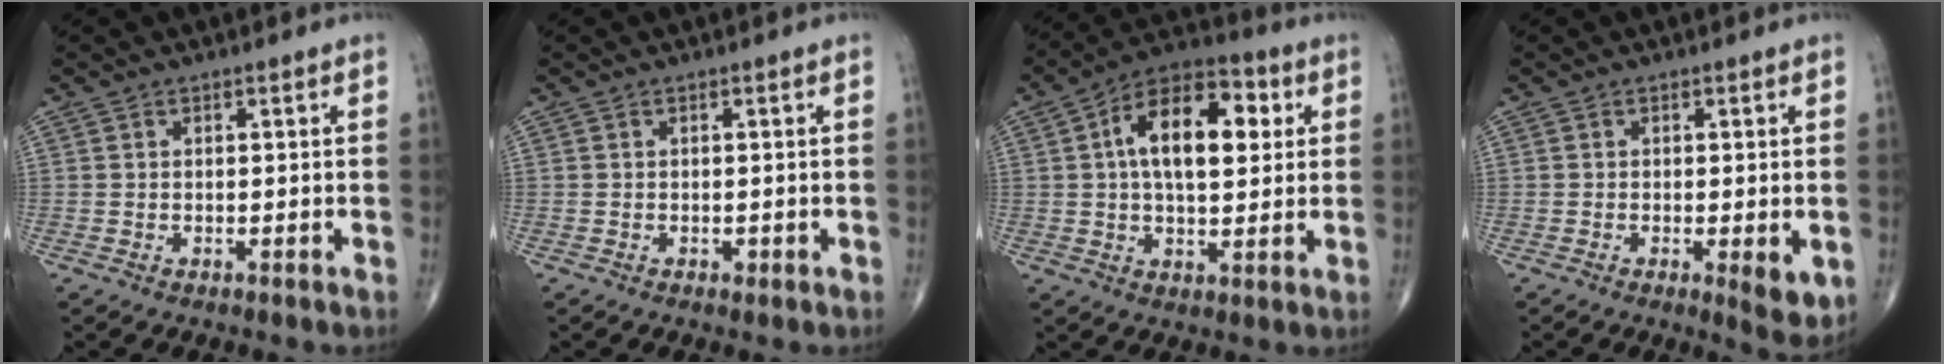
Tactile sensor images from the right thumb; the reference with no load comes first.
{"total": 0.7, "force": [-0.2, 0.5, 0.4], "torque": [-0.005, 0.000, -0.004]}
{"total": 16.0, "force": [3.3, 8.4, 13.2], "torque": [-0.193, 0.018, 0.046]}
{"total": 4.8, "force": [-1.1, 1.5, 4.4], "torque": [-0.065, -0.014, -0.017]}